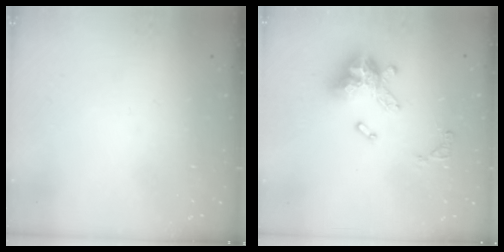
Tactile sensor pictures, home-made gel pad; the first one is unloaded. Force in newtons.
{"total": 15.2, "press": 15.1, "slide": 1.7}